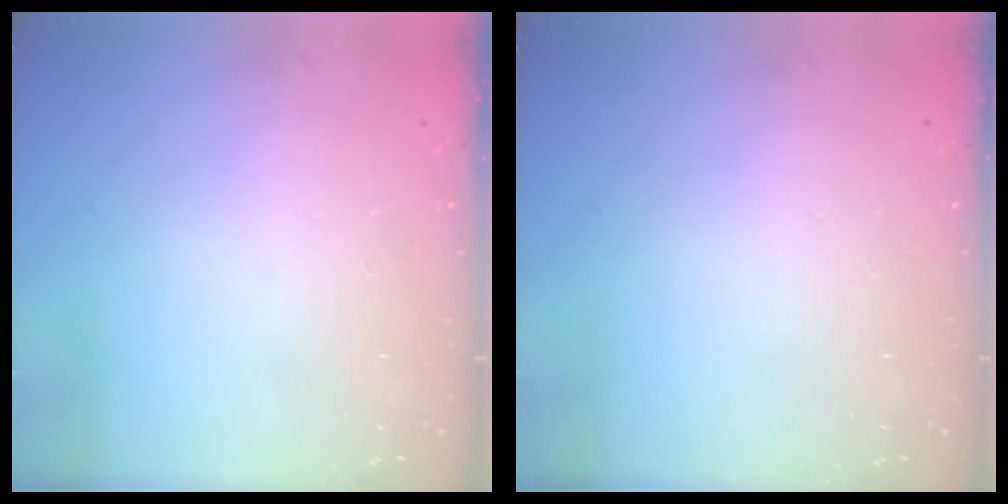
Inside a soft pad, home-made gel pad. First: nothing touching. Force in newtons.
{"total": 0.0}